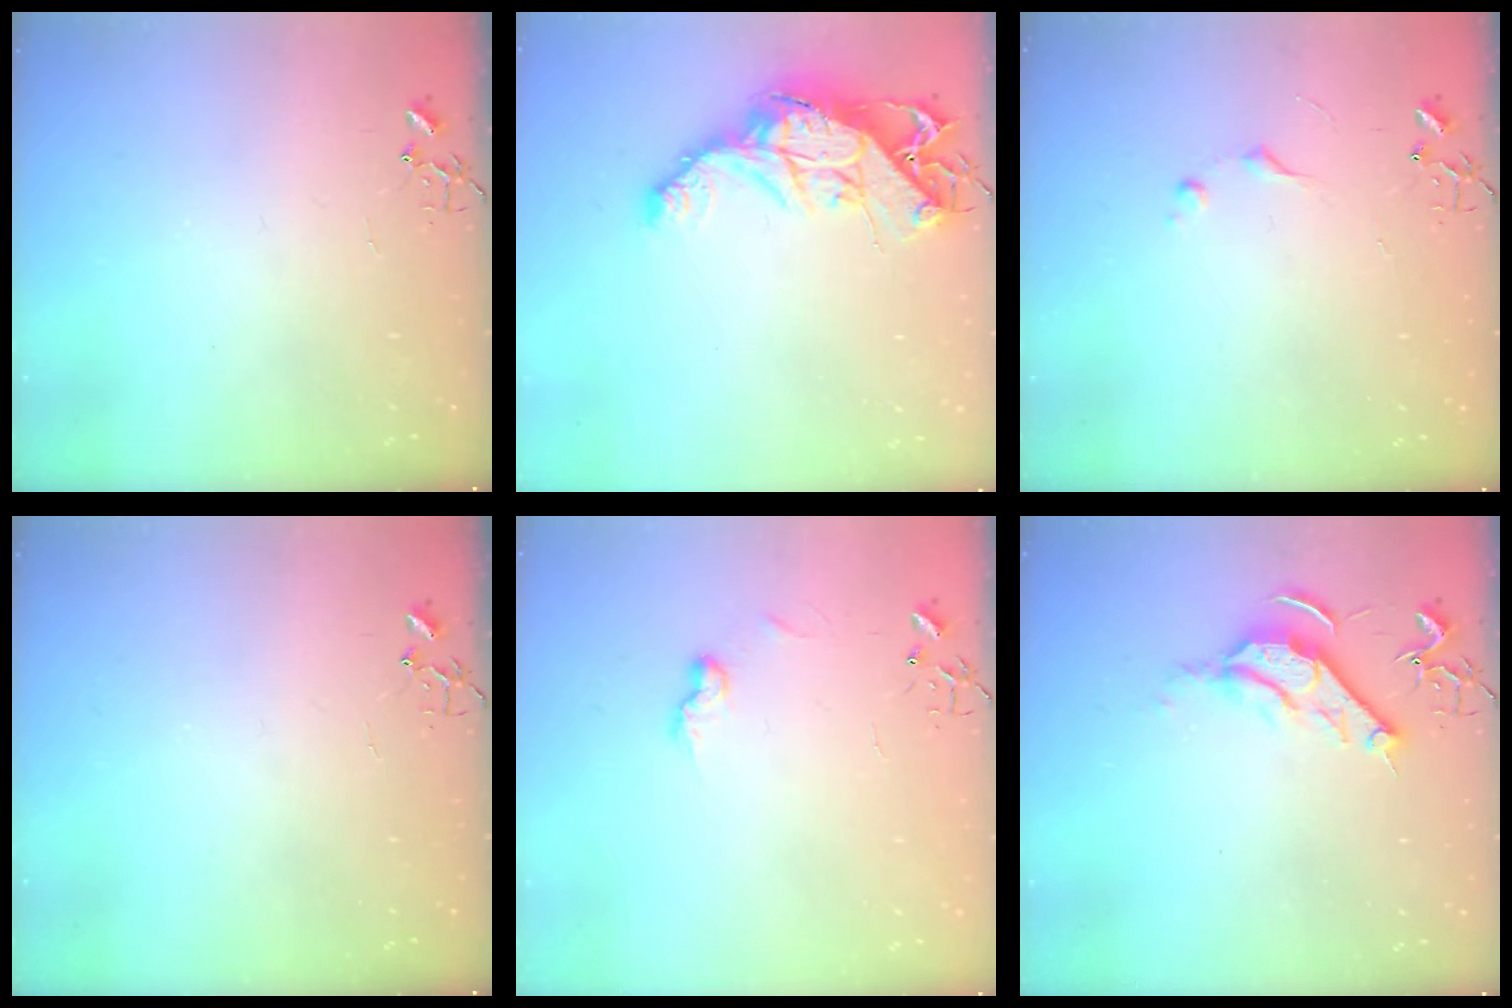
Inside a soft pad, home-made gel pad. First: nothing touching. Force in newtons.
{"total": 16.1, "press": 16.0, "slide": 1.6}
{"total": 5.2, "press": 5.1, "slide": 0.7}
{"total": 0.0}
{"total": 6.7, "press": 6.7, "slide": 0.4}
{"total": 10.3, "press": 10.2, "slide": 1.3}